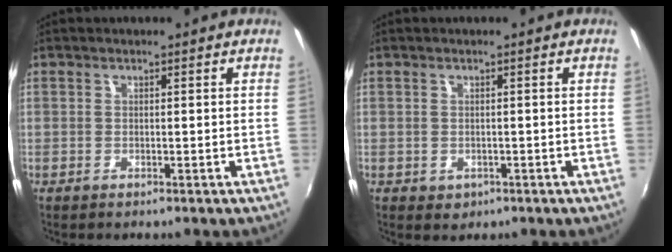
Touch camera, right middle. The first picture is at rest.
{"total": 1.6, "force": [-0.4, 1.4, 0.6], "torque": [-0.010, -0.001, -0.001]}